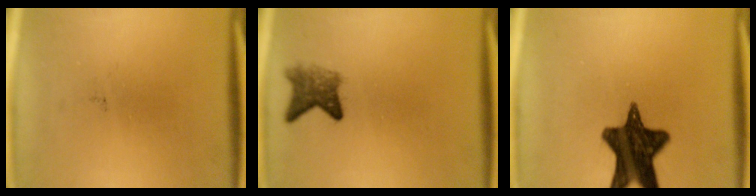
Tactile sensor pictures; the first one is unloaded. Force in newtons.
{"total": 3.7}
{"total": 14.3}